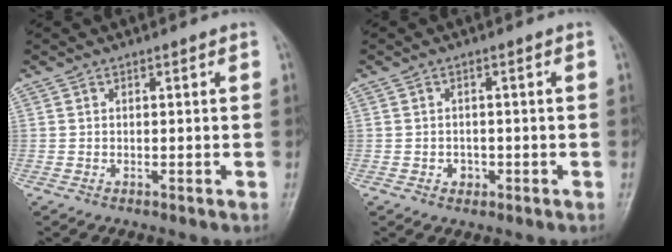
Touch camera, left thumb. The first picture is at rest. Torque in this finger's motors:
{"motor_torque": [-0.02, 0.03, 0.08, 0.02, 0.00]}